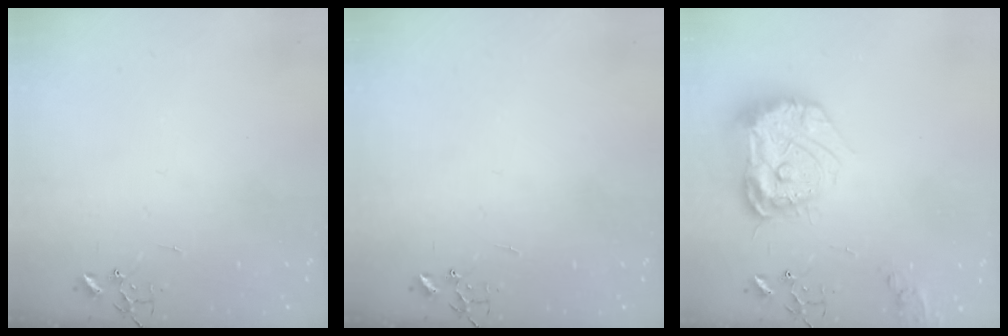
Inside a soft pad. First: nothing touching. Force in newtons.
{"total": 0.0}
{"total": 19.8, "press": 19.7, "slide": 2.0}